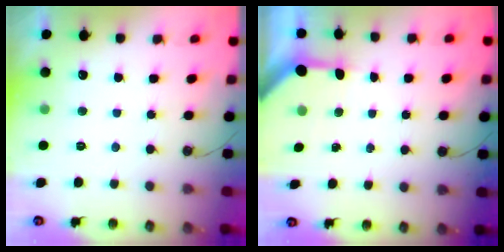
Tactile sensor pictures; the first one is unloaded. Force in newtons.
{"total": 3.4, "press": 3.4, "slide": 0.3}